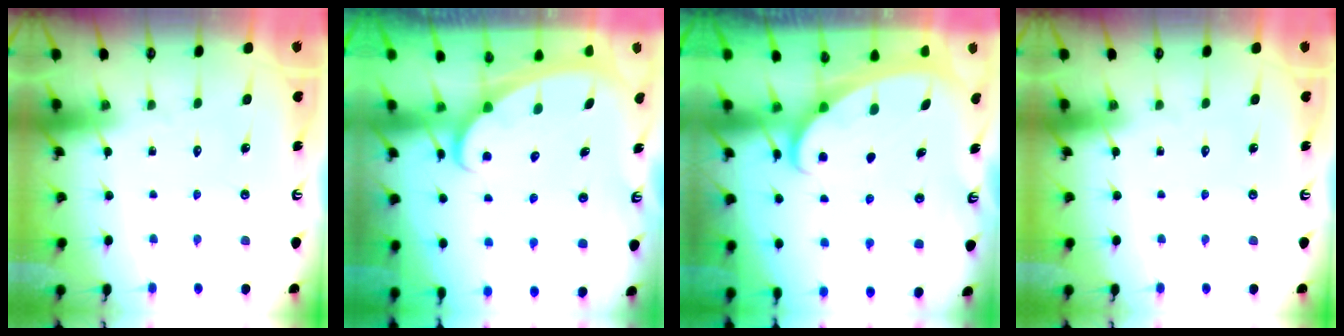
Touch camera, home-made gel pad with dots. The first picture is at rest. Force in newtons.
{"total": 2.5, "press": 2.5, "slide": 0.4}
{"total": 2.1, "press": 2.1, "slide": 0.3}
{"total": 0.0}